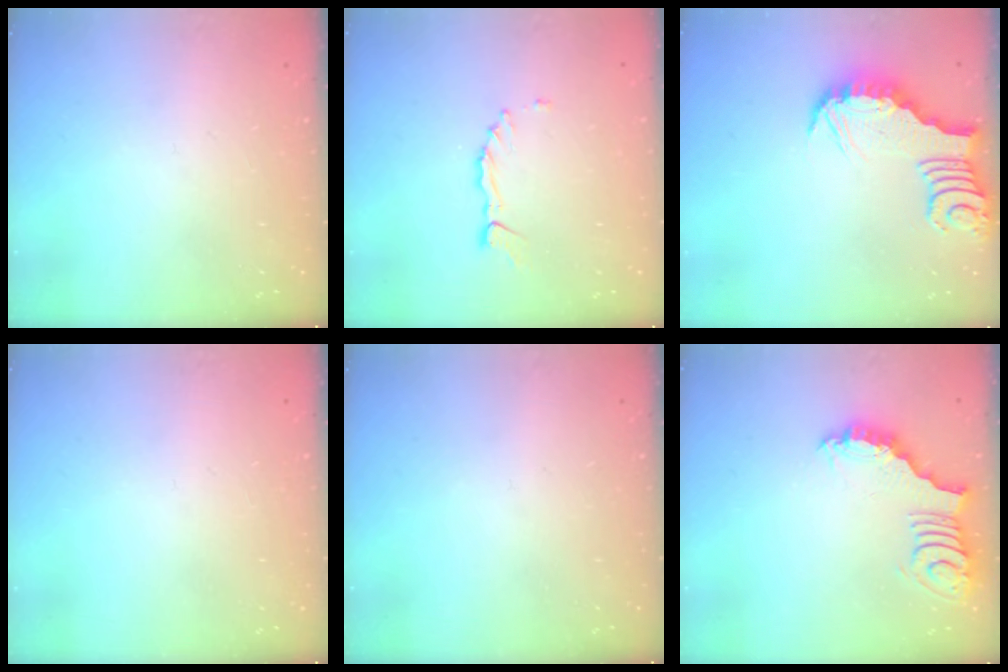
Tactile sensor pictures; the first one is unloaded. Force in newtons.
{"total": 1.4, "press": 1.4, "slide": 0.2}
{"total": 3.4, "press": 3.4, "slide": 0.1}
{"total": 0.0}
{"total": 0.0}
{"total": 3.2, "press": 3.1, "slide": 0.6}